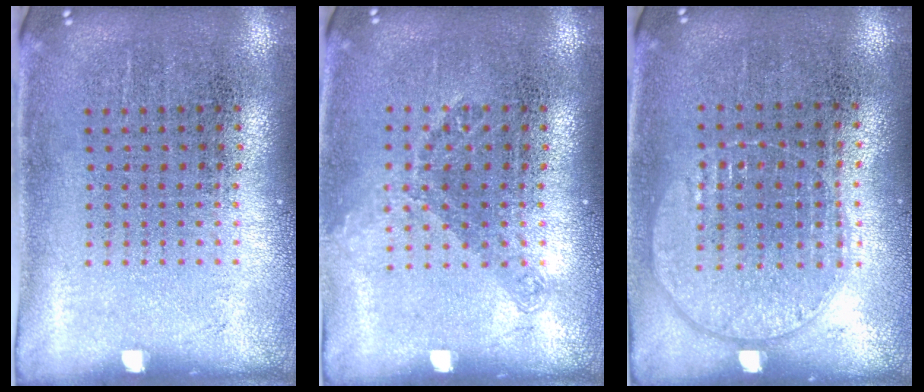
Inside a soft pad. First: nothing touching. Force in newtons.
{"total": 1.2, "press": 0.9, "slide": 0.8}
{"total": 1.0, "press": 0.9, "slide": 0.4}